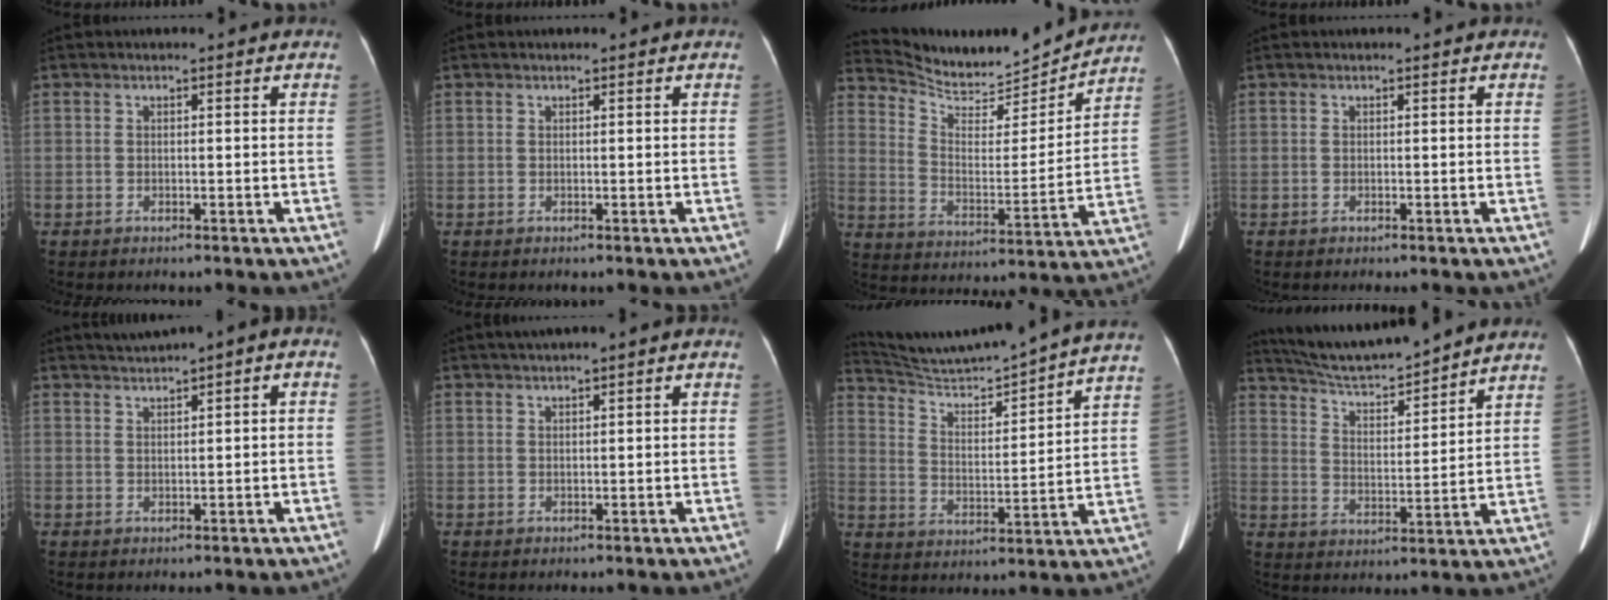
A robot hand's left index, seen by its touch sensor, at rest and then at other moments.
{"total": 0.0}
{"total": 15.1, "force": [14.9, 1.9, 2.1], "torque": [-0.045, -0.020, 0.229]}
{"total": 0.0}
{"total": 4.2, "force": [1.9, 0.7, 3.7], "torque": [-0.059, 0.028, 0.031]}
{"total": 2.6, "force": [1.2, 0.4, 2.3], "torque": [-0.039, 0.016, 0.019]}
{"total": 16.6, "force": [15.4, -2.3, 5.7], "torque": [-0.106, -0.025, 0.239]}
{"total": 12.4, "force": [11.7, -0.3, 4.2], "torque": [-0.079, 0.007, 0.202]}